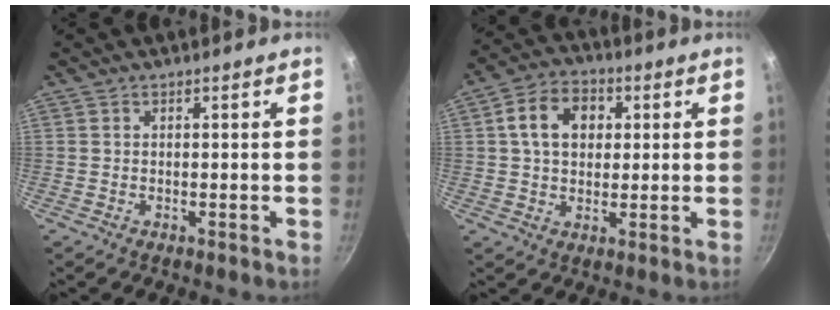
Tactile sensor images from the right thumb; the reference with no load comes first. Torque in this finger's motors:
{"motor_torque": [0.45, 2.29, 1.01, -0.06, 0.05]}